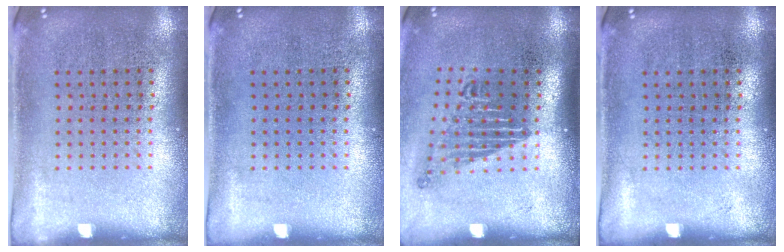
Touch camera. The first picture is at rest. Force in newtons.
{"total": 0.0}
{"total": 1.7, "press": 1.2, "slide": 1.3}
{"total": 0.0}